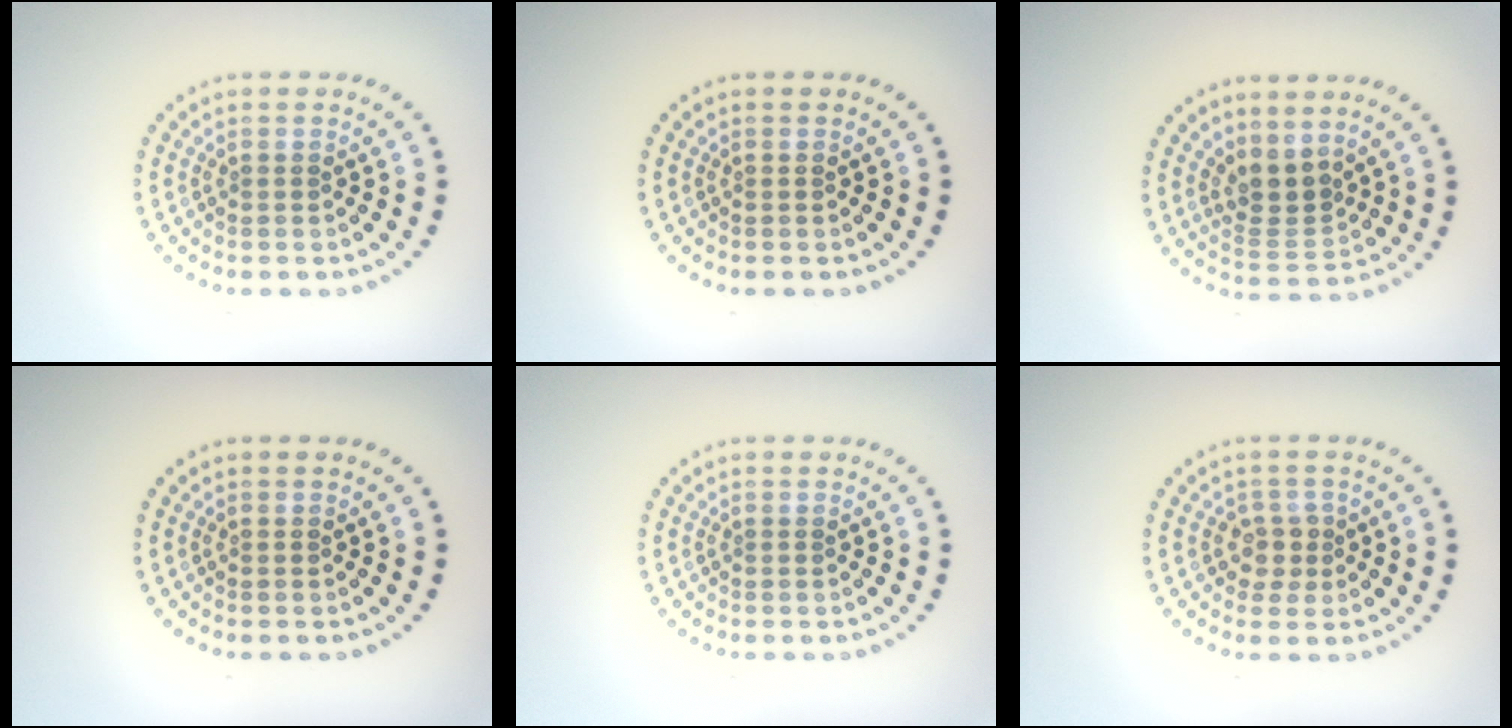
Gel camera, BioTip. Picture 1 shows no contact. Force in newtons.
{"total": 0.0}
{"total": 2.8, "press": 2.2, "slide": 1.8}
{"total": 0.0}
{"total": 0.0}
{"total": 2.0, "press": 1.6, "slide": 1.1}